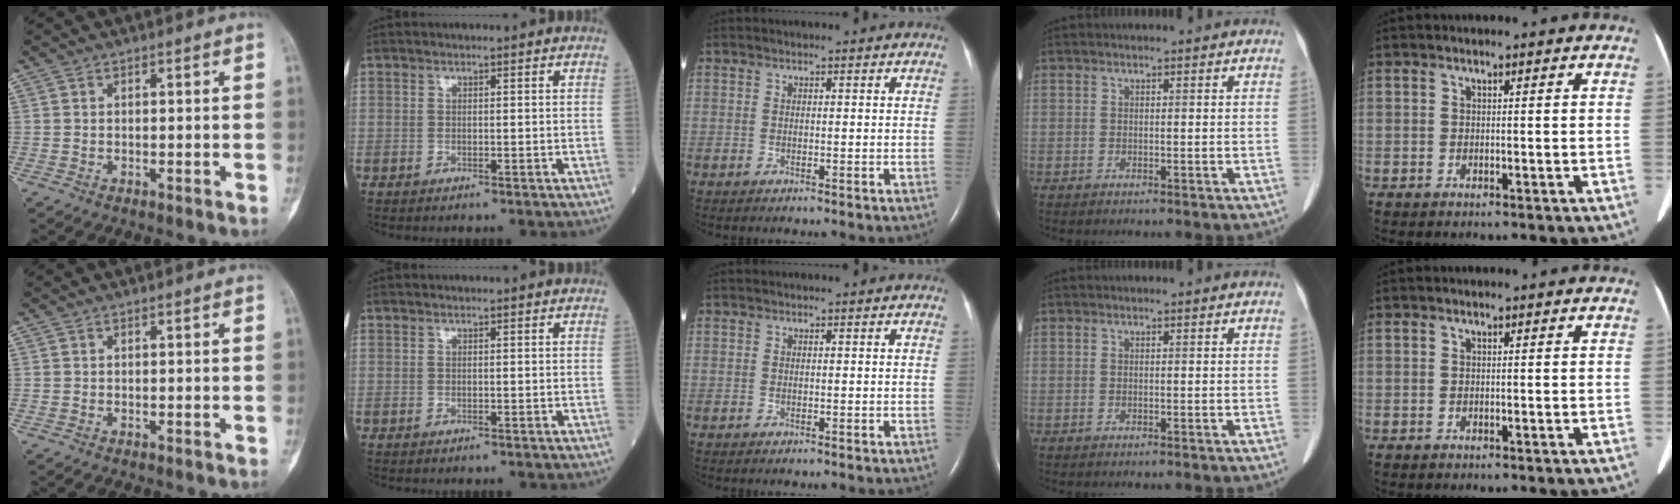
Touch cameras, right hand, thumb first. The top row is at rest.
{}